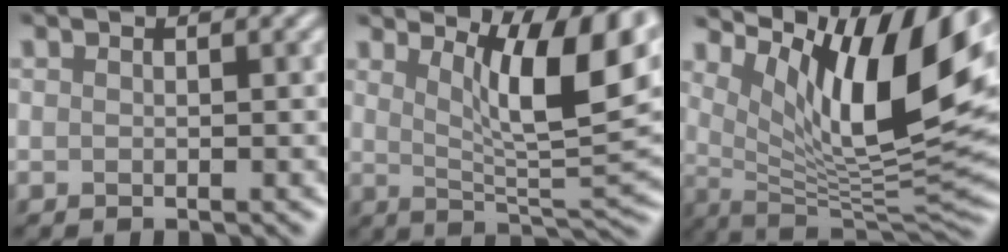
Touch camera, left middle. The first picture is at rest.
{"total": 9.6, "force": [4.4, 2.5, 8.2], "torque": [-0.127, -0.005, 0.079]}
{"total": 12.4, "force": [5.9, 3.4, 10.4], "torque": [-0.170, -0.008, 0.114]}